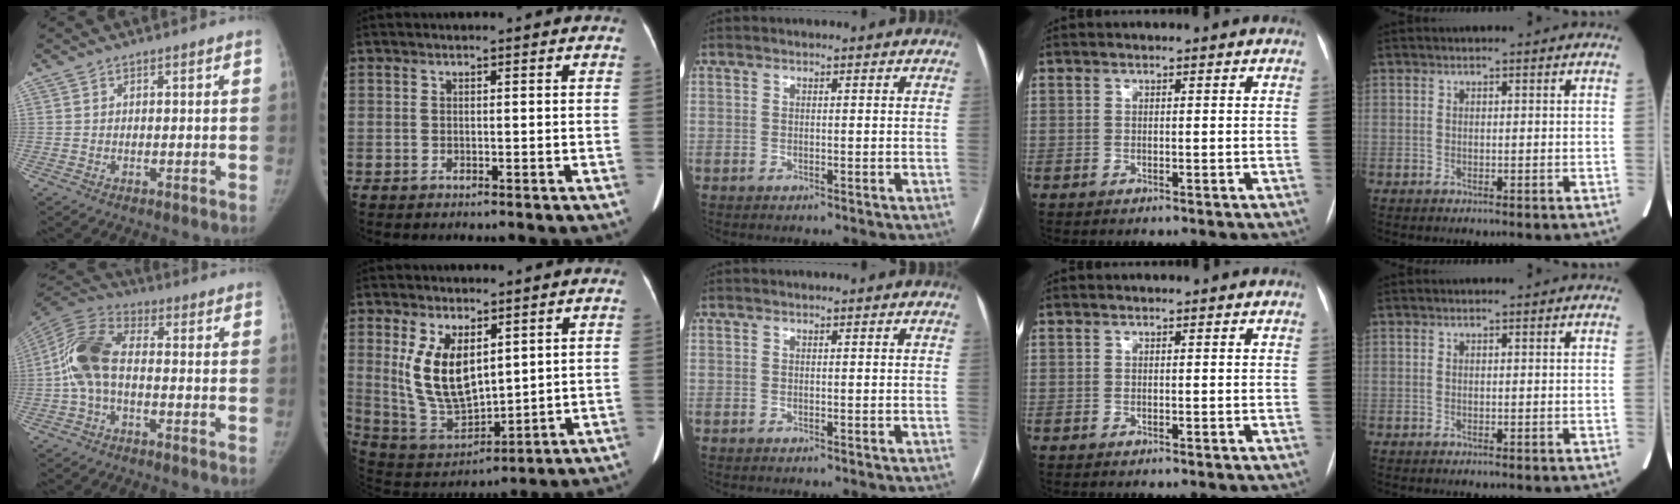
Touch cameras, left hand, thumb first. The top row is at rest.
{"thumb": {"total": 10.9, "force": [-1.3, 5.9, 9.1], "torque": [-0.190, 0.031, -0.038]}, "index": {"total": 10.7, "force": [3.2, 5.0, 8.9], "torque": [-0.181, -0.007, 0.078]}}